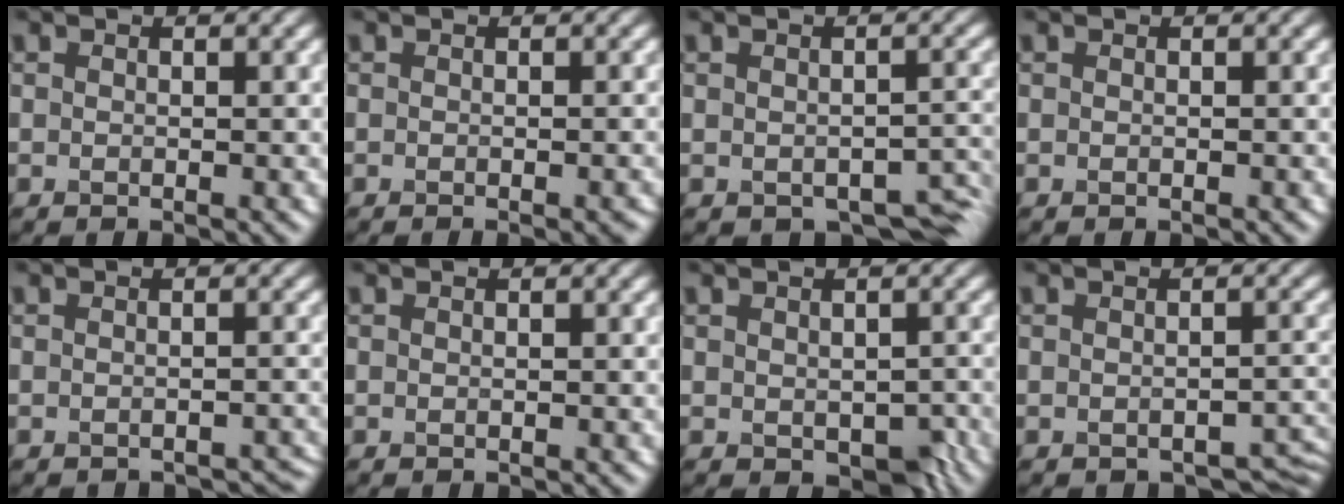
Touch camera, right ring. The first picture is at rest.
{"total": 1.8, "force": [-0.9, 0.5, 1.5], "torque": [-0.007, 0.000, -0.008]}
{"total": 4.0, "force": [-2.1, 2.2, 2.6], "torque": [-0.024, -0.018, -0.021]}
{"total": 0.0}
{"total": 2.0, "force": [-1.9, 0.3, 0.2], "torque": [0.005, -0.002, -0.017]}
{"total": 0.0}
{"total": 3.0, "force": [-0.8, 1.9, 2.2], "torque": [-0.032, -0.013, -0.003]}
{"total": 2.0, "force": [-1.4, 1.0, 1.1], "torque": [-0.011, -0.009, -0.012]}